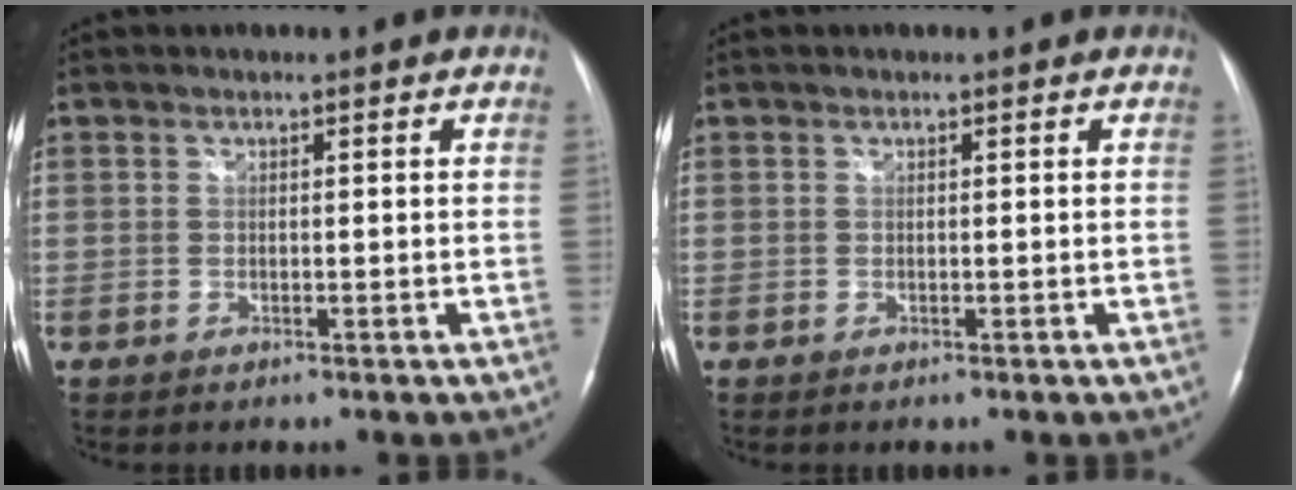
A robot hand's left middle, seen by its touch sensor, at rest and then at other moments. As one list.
[{"total": 0.0}]